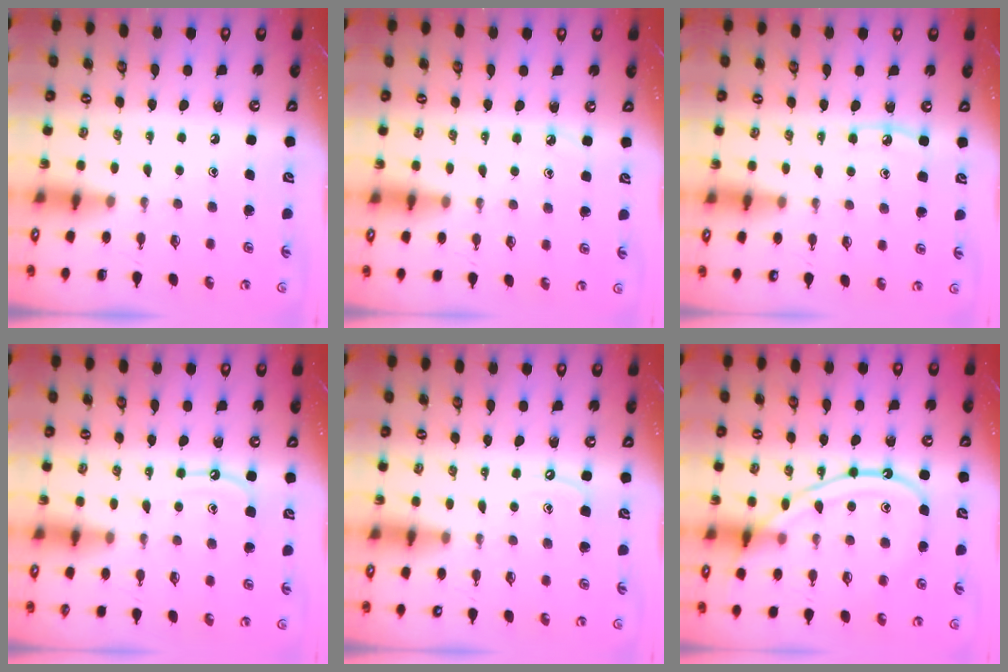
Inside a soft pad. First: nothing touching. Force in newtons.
{"total": 3.7, "press": 3.7, "slide": 0.5}
{"total": 5.1, "press": 5.1, "slide": 0.4}
{"total": 7.5, "press": 7.5, "slide": 0.7}
{"total": 4.4, "press": 4.3, "slide": 0.6}
{"total": 12.4, "press": 12.4, "slide": 1.2}